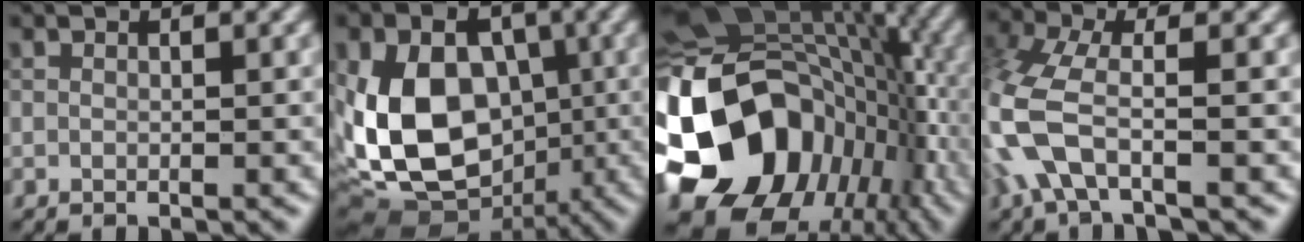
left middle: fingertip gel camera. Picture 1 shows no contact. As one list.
[{"total": 12.8, "force": [-1.5, 9.1, 8.9], "torque": [-0.177, 0.000, -0.041]}, {"total": 19.0, "force": [-5.0, 14.4, 11.3], "torque": [-0.248, -0.020, -0.087]}, {"total": 6.2, "force": [-2.1, 2.8, 5.1], "torque": [-0.139, 0.002, -0.059]}]